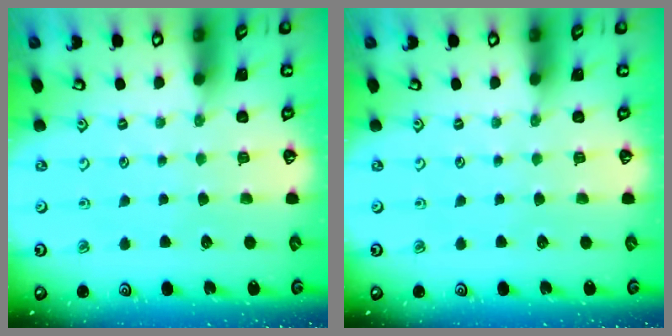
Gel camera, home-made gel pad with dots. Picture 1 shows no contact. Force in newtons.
{"total": 0.0}